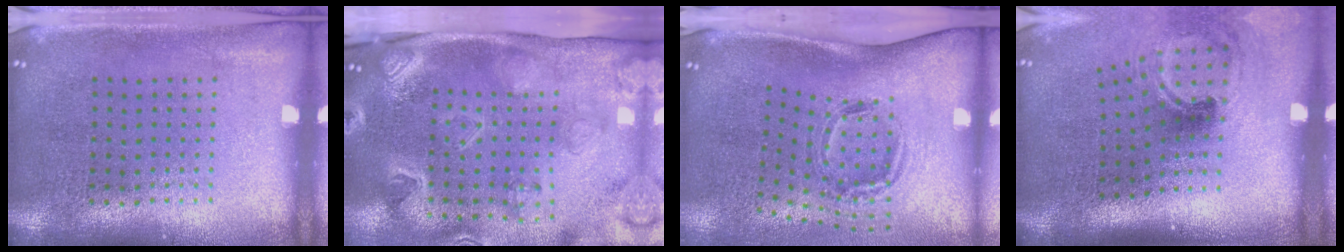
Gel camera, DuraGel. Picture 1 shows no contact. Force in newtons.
{"total": 3.3, "press": 3.2, "slide": 1.0}
{"total": 1.9, "press": 1.2, "slide": 1.5}
{"total": 1.9, "press": 1.2, "slide": 1.4}